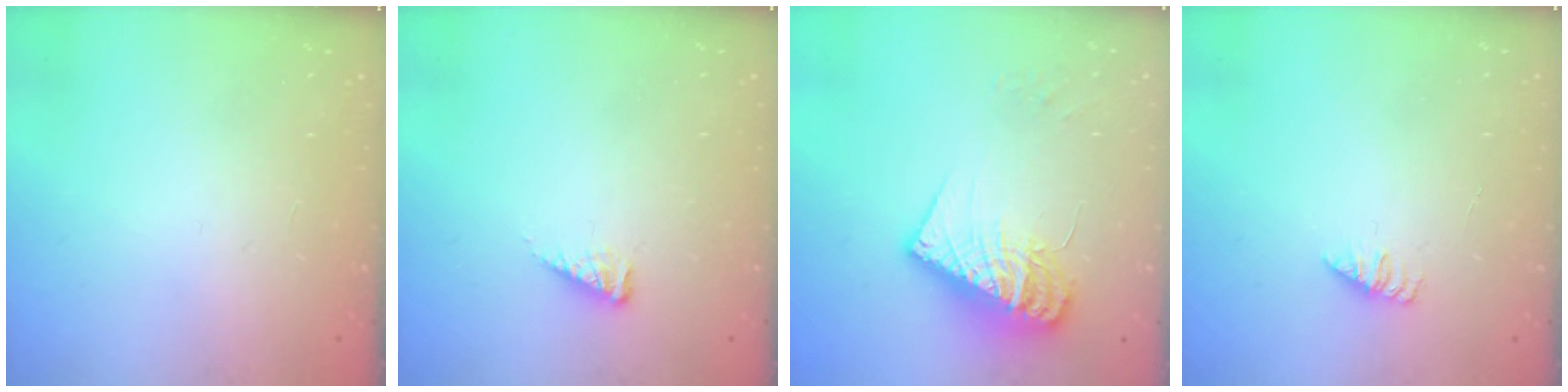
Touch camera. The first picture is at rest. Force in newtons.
{"total": 4.0, "press": 3.9, "slide": 0.6}
{"total": 14.0, "press": 13.9, "slide": 1.2}
{"total": 1.4, "press": 1.3, "slide": 0.3}